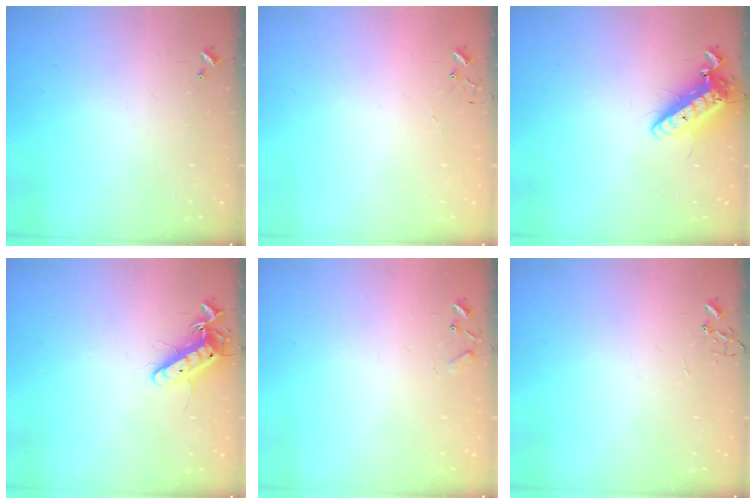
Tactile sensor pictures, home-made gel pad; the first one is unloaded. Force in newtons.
{"total": 3.8, "press": 3.8, "slide": 0.3}
{"total": 14.3, "press": 14.1, "slide": 2.6}
{"total": 12.4, "press": 12.4, "slide": 0.9}
{"total": 5.8, "press": 5.8, "slide": 0.5}
{"total": 0.0}